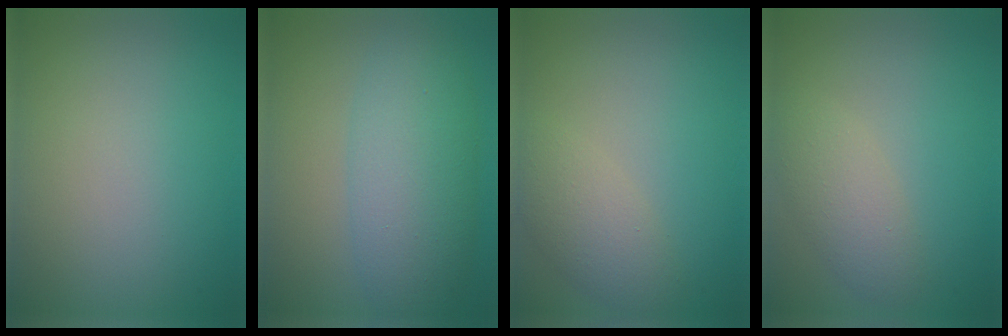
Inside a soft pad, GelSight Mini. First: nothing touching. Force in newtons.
{"total": 6.2, "press": 6.2, "slide": 0.0}
{"total": 2.9, "press": 2.9, "slide": 0.2}
{"total": 2.8, "press": 2.8, "slide": 0.1}